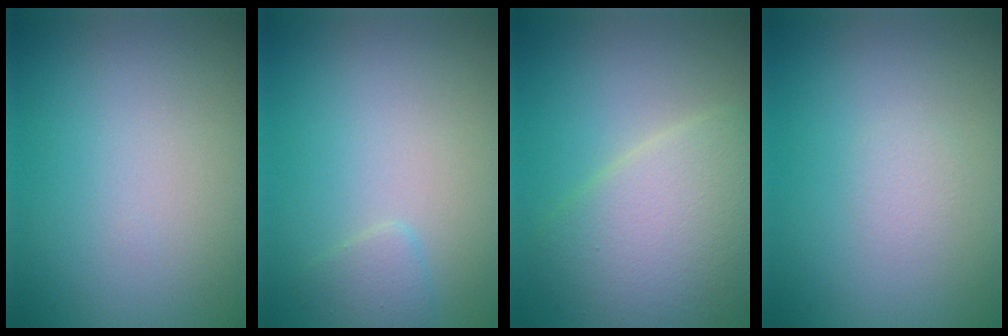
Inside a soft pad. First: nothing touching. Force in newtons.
{"total": 1.2, "press": 1.2, "slide": 0.1}
{"total": 6.8, "press": 6.8, "slide": 0.2}
{"total": 0.8, "press": 0.8, "slide": 0.1}